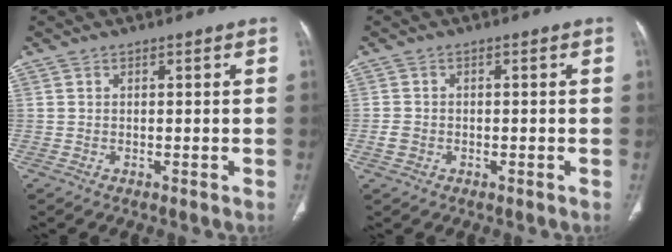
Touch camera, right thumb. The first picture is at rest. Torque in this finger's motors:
{"motor_torque": [0.57, 0.29, 0.07, -0.58, 0.08]}